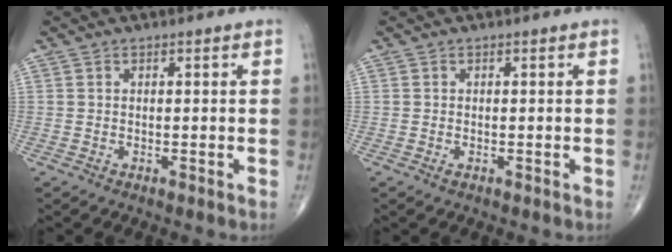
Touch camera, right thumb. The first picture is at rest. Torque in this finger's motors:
{"motor_torque": [-0.12, 0.02, 0.06, 0.11, 0.01]}